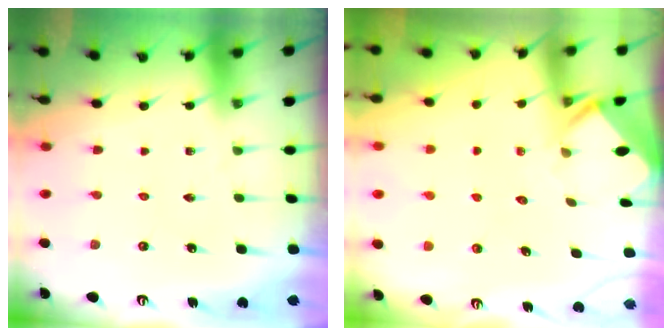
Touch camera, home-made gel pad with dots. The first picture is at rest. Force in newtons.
{"total": 2.8, "press": 2.8, "slide": 0.3}